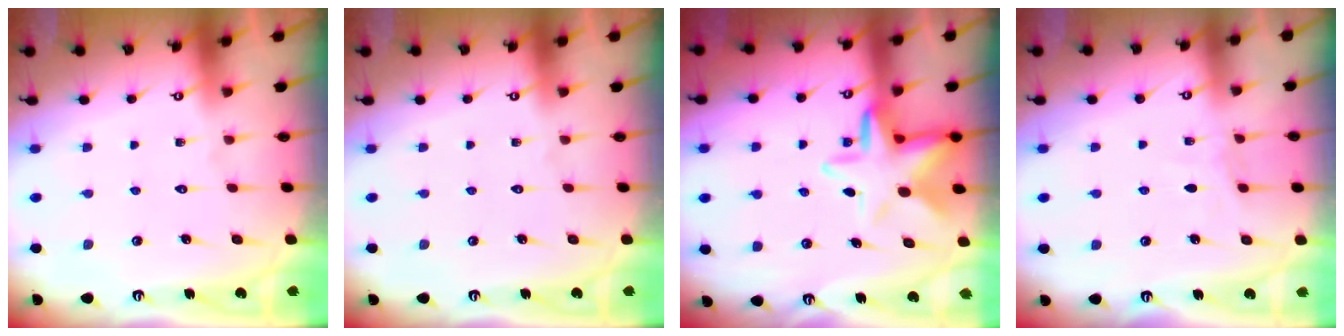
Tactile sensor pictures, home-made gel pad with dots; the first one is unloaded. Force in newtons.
{"total": 0.0}
{"total": 9.9, "press": 9.6, "slide": 2.4}
{"total": 3.4, "press": 3.4, "slide": 0.4}